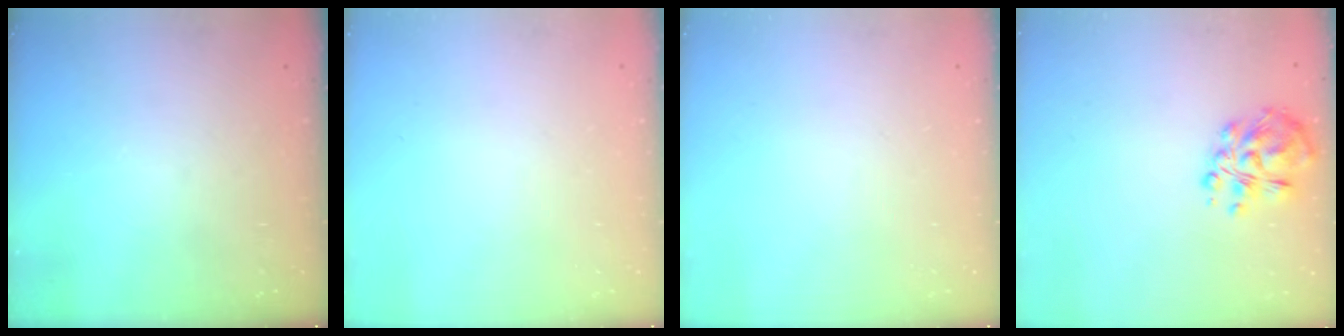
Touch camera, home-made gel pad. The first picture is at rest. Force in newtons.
{"total": 0.0}
{"total": 0.0}
{"total": 9.0, "press": 8.8, "slide": 2.0}